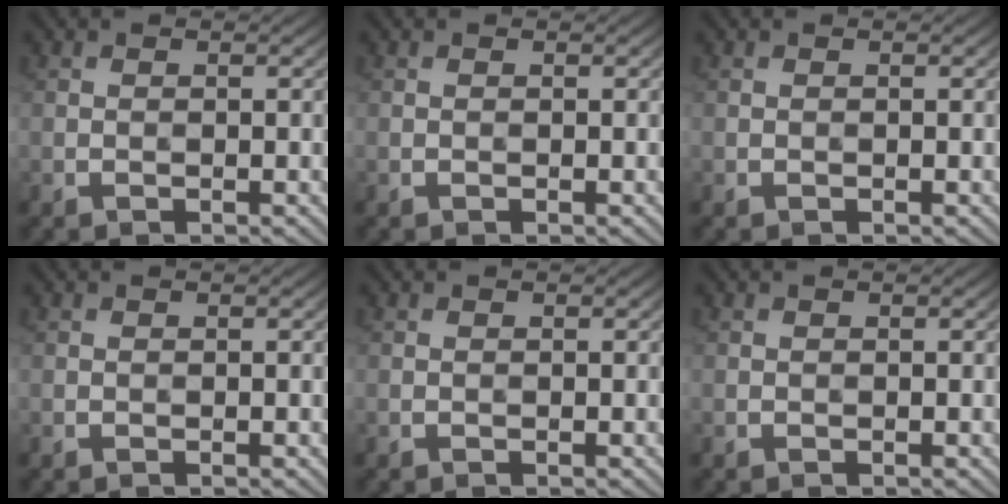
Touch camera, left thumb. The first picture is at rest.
{"total": 0.0}
{"total": 0.0}
{"total": 0.0}
{"total": 0.0}
{"total": 0.0}